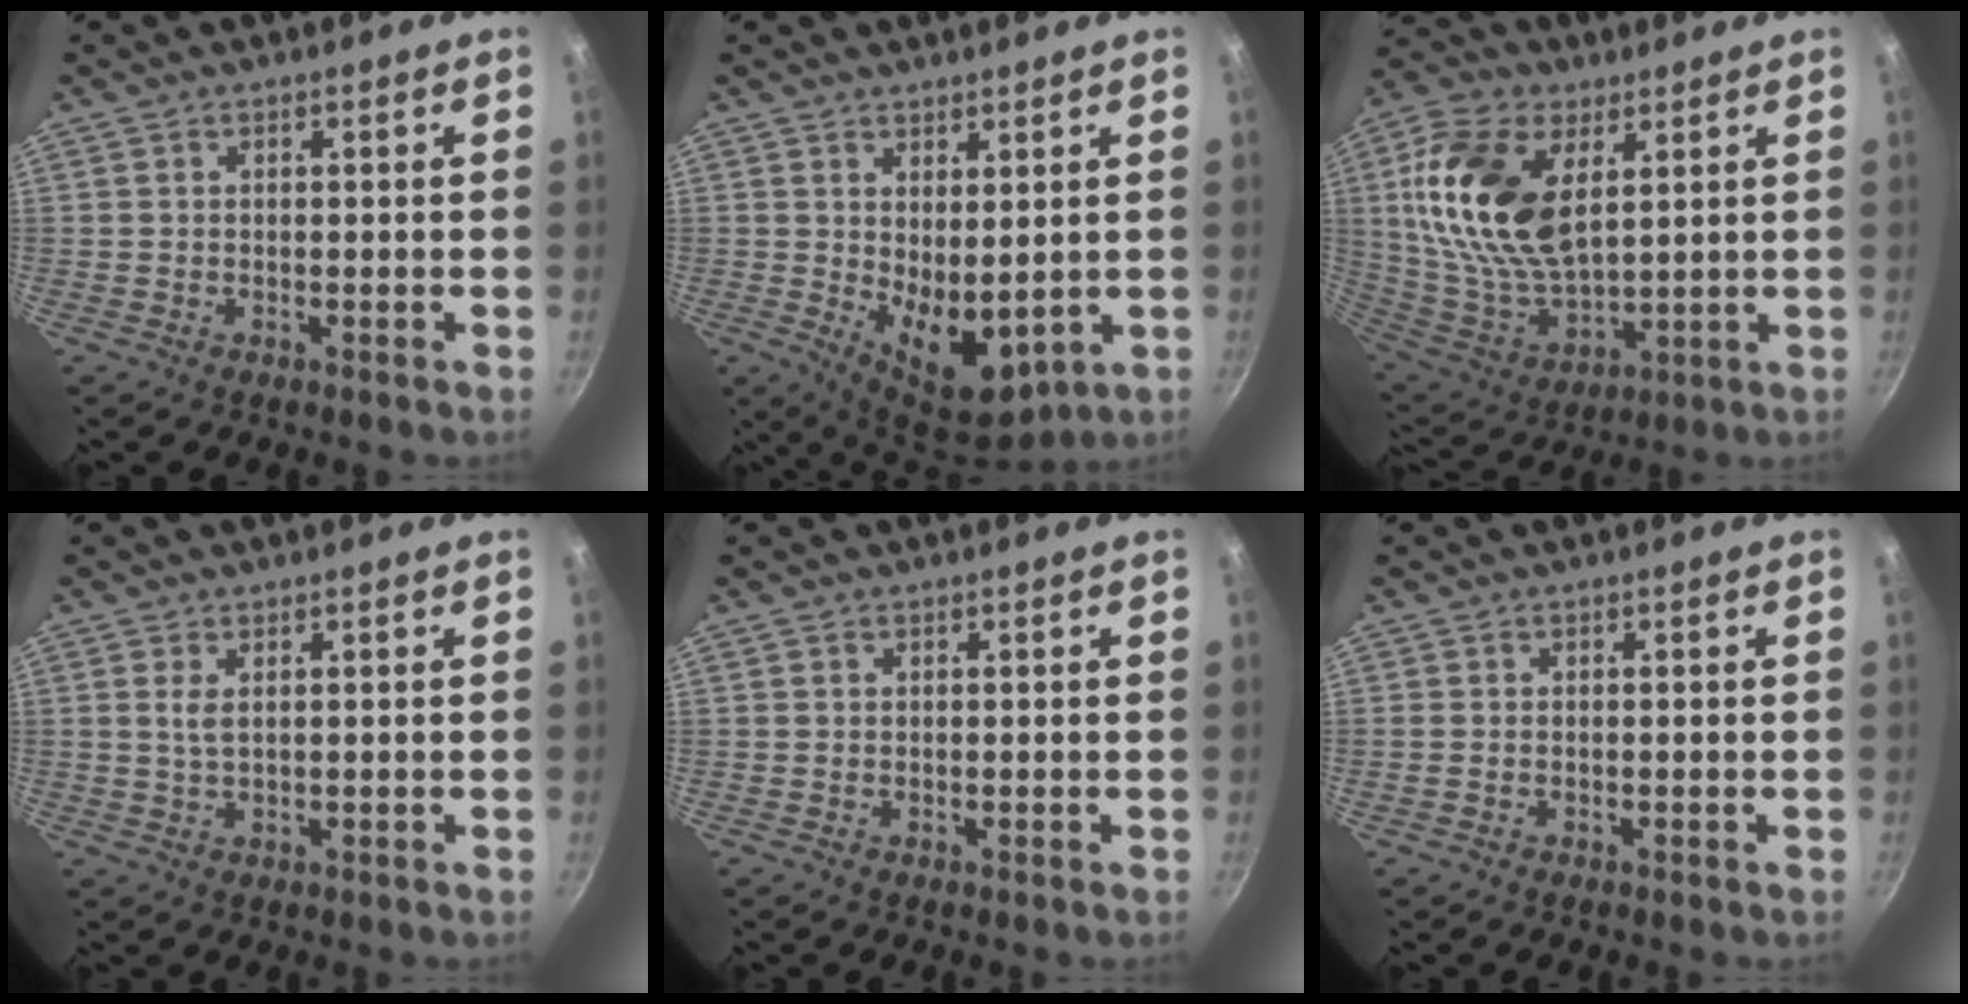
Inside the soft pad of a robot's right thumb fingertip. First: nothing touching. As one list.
[{"total": 9.8, "force": [1.2, 5.2, 8.1], "torque": [-0.099, -0.036, 0.036]}, {"total": 20.4, "force": [5.5, 11.2, 16.2], "torque": [-0.313, -0.017, 0.109]}, {"total": 2.4, "force": [0.7, 1.1, 2.0], "torque": [-0.038, -0.005, 0.015]}, {"total": 0.0}, {"total": 0.6, "force": [-0.1, 0.5, 0.4], "torque": [-0.010, 0.001, -0.003]}]